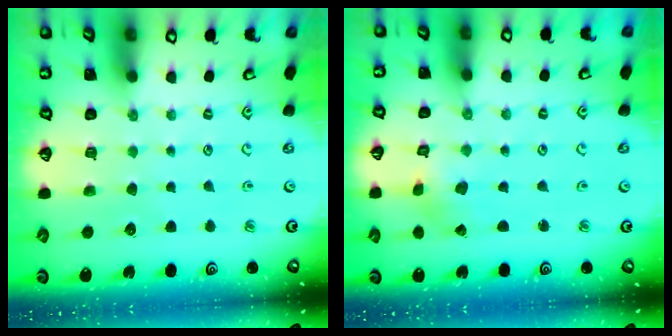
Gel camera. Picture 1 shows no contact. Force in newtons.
{"total": 1.1, "press": 1.0, "slide": 0.4}